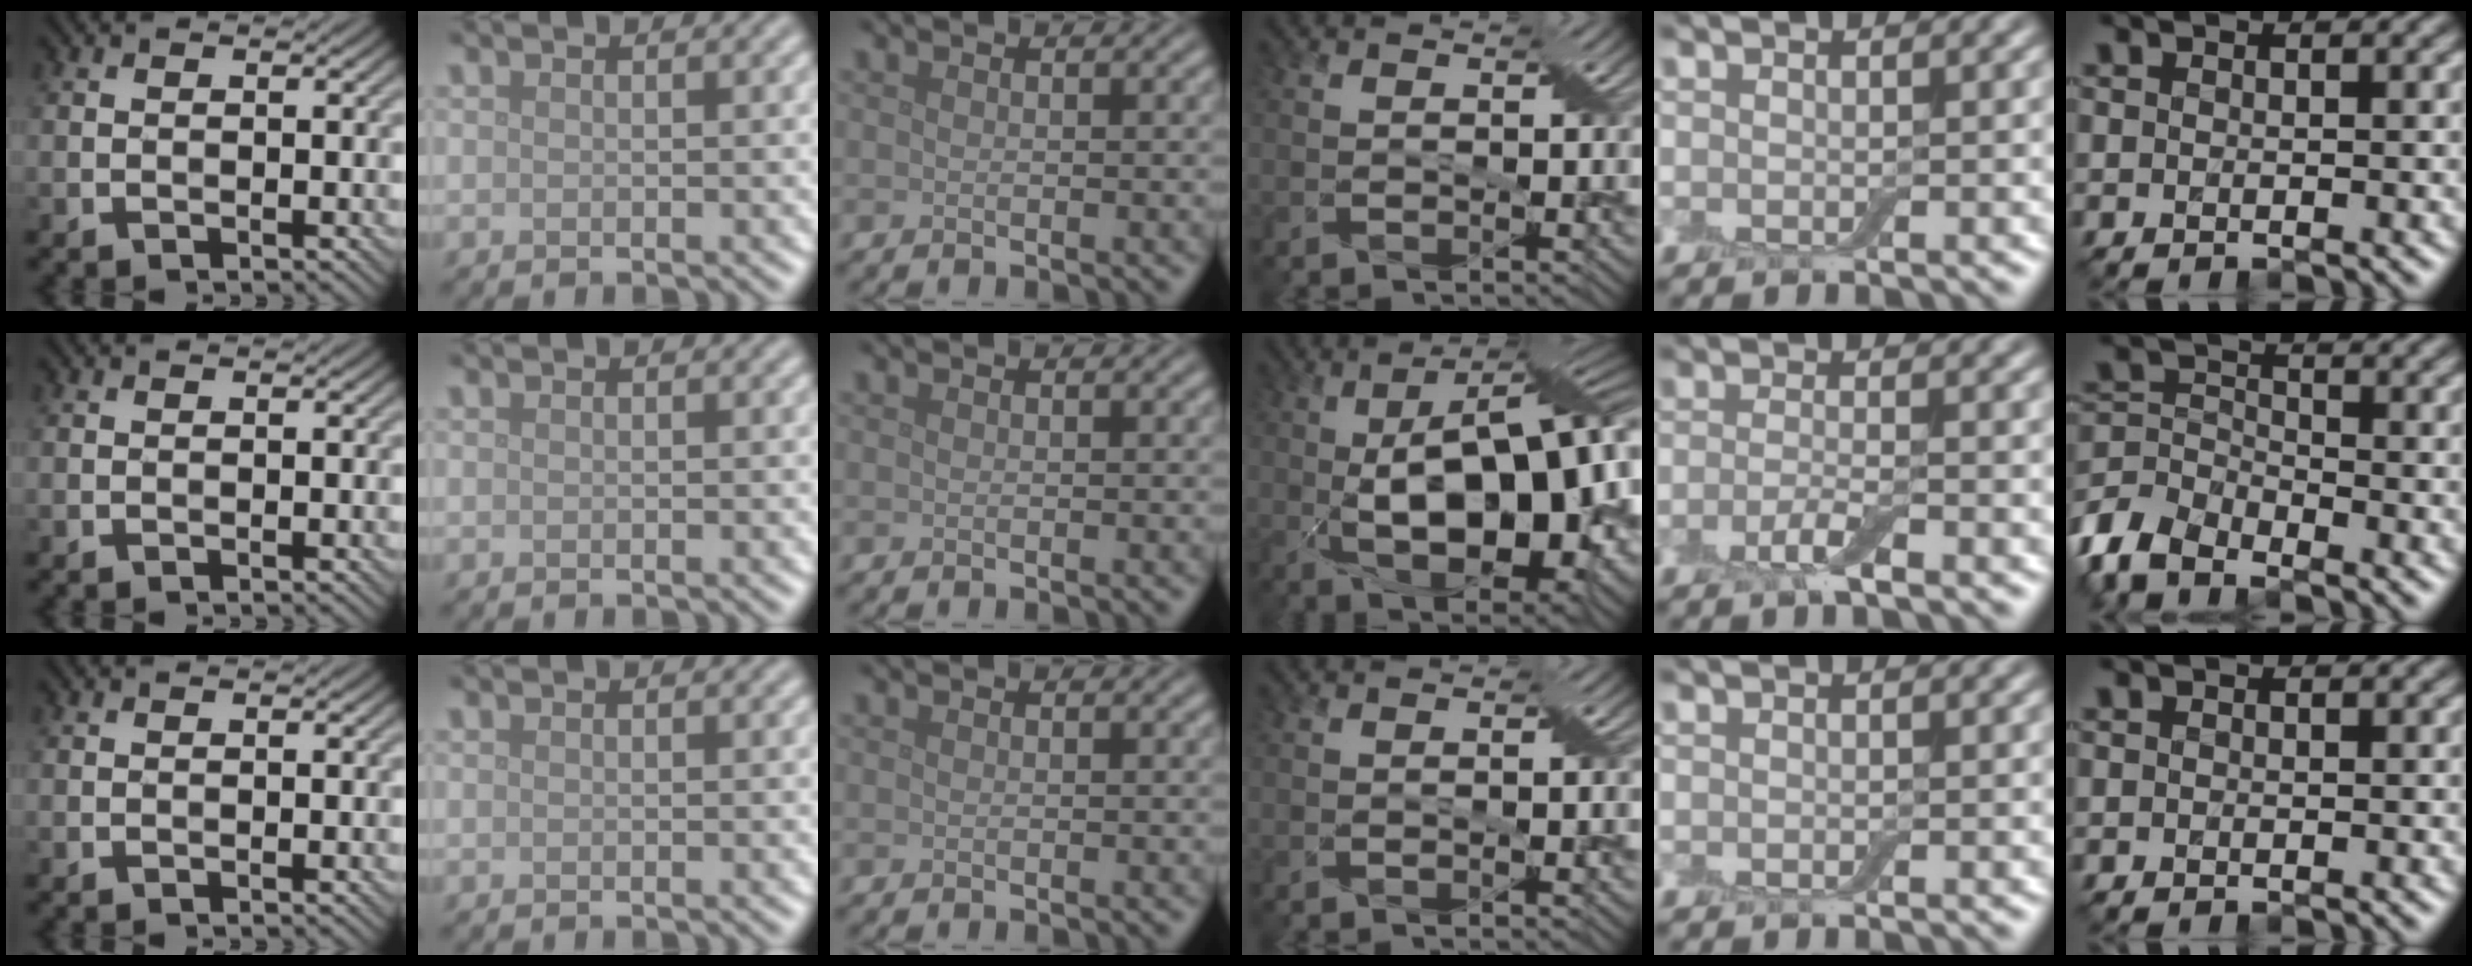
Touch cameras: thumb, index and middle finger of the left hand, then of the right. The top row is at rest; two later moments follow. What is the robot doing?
{"motion": "pour", "object": "bowl"}